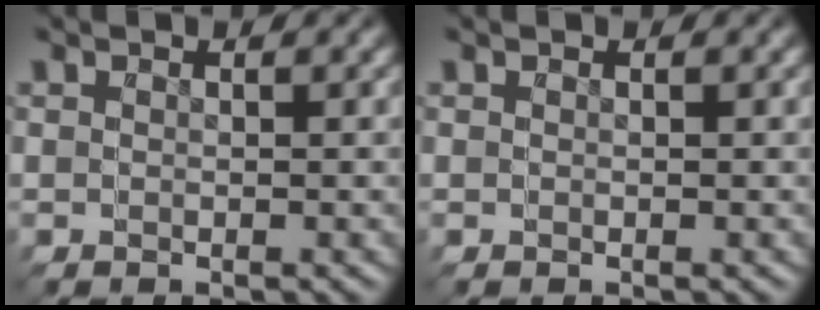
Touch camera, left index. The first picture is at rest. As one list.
[{"total": 0.0}]